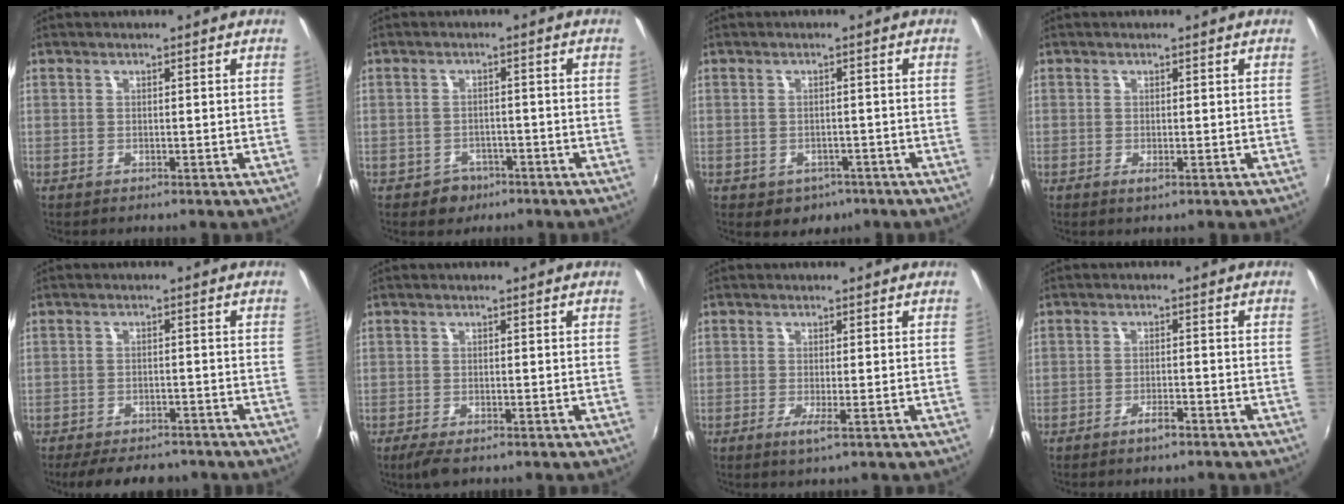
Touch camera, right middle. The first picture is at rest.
{"total": 4.1, "force": [-2.4, 3.2, 0.6], "torque": [-0.025, 0.004, -0.030]}
{"total": 4.7, "force": [-2.4, 3.7, 1.6], "torque": [-0.041, -0.008, -0.024]}
{"total": 0.9, "force": [-0.3, 0.1, 0.9], "torque": [-0.016, -0.004, -0.006]}
{"total": 10.6, "force": [-8.7, 4.0, 4.6], "torque": [-0.102, -0.018, -0.127]}
{"total": 3.1, "force": [-2.1, 0.8, 2.2], "torque": [-0.046, -0.014, -0.037]}
{"total": 2.0, "force": [-0.8, -0.3, 1.8], "torque": [-0.039, -0.009, -0.017]}
{"total": 2.6, "force": [-2.1, 0.6, 1.4], "torque": [-0.036, -0.001, -0.037]}